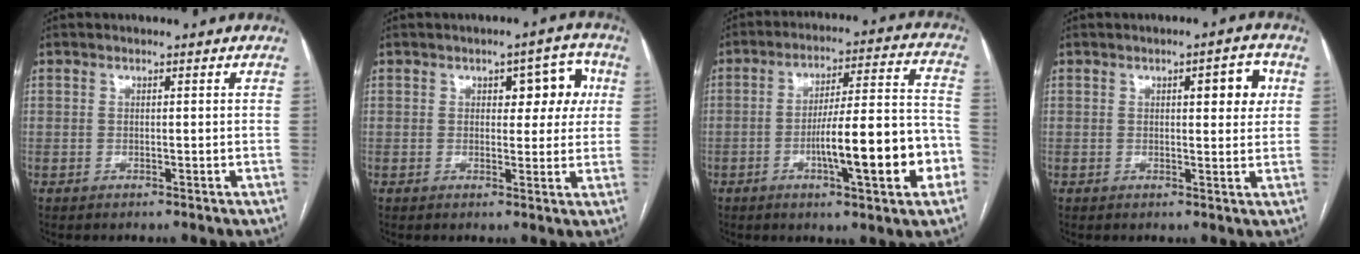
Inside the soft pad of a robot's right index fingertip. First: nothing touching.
{"total": 6.2, "force": [1.7, 3.1, 5.1], "torque": [-0.051, 0.023, 0.022]}
{"total": 15.7, "force": [-4.9, 2.1, 14.8], "torque": [-0.224, 0.016, -0.071]}
{"total": 5.1, "force": [1.6, 1.5, 4.6], "torque": [-0.058, 0.008, 0.018]}